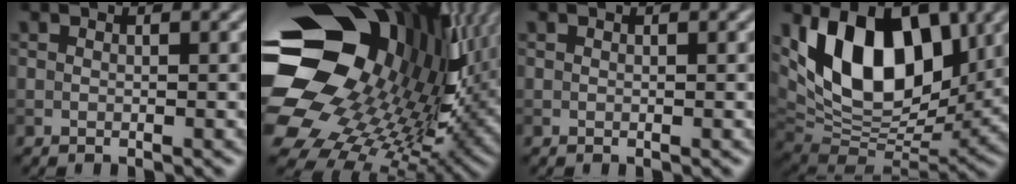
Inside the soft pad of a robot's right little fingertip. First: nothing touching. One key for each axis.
{"total": 21.0, "fx": 4.4, "fy": 15.6, "fz": 13.3, "tx": -0.276, "ty": -0.016, "tz": 0.081}
{"total": 0.0}
{"total": 12.0, "fx": 3.4, "fy": 7.1, "fz": 9.1, "tx": -0.146, "ty": -0.008, "tz": 0.052}